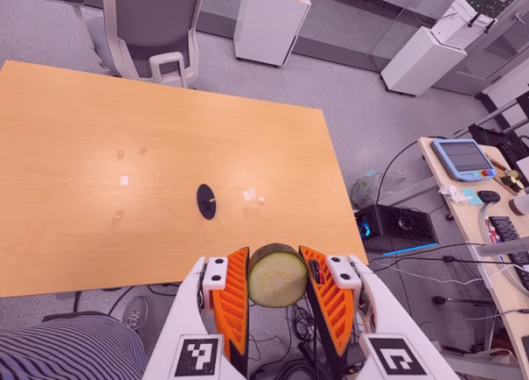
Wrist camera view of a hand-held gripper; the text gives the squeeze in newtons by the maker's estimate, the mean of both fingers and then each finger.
{"total": 11.1, "left": 10.3, "right": 11.8}